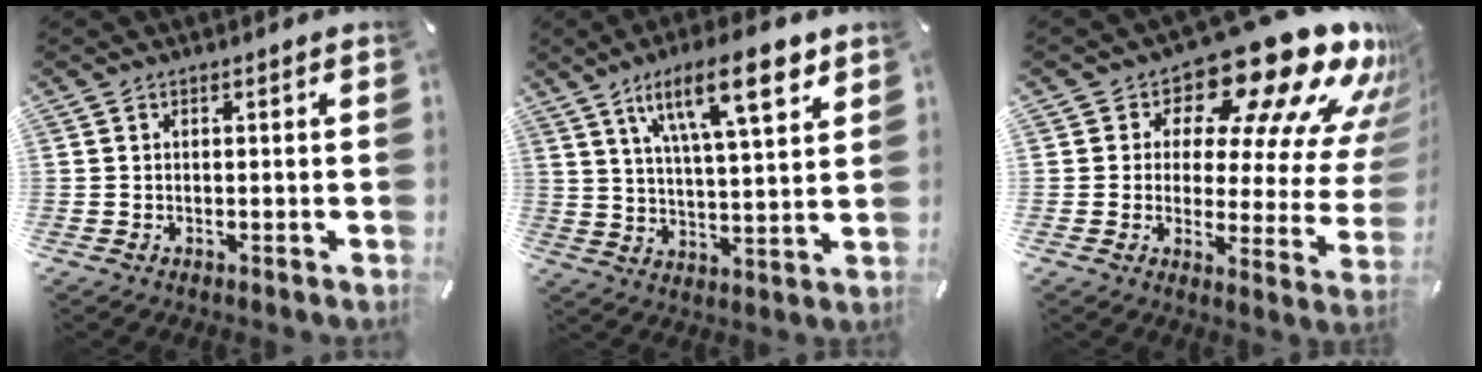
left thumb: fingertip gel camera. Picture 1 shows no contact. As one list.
[{"total": 16.0, "force": [9.3, 4.6, 12.2], "torque": [-0.189, -0.037, 0.146]}, {"total": 21.0, "force": [15.1, 7.9, 12.4], "torque": [-0.168, -0.122, 0.243]}]